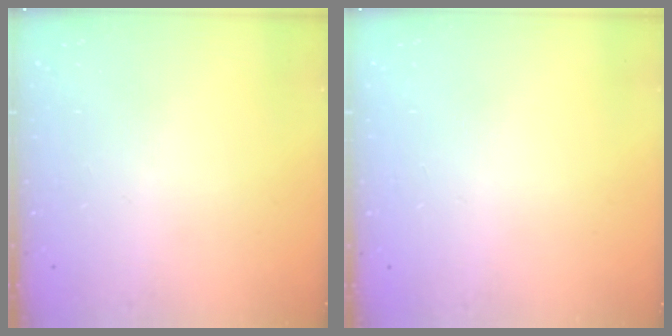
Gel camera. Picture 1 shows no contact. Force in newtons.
{"total": 2.6, "press": 2.6, "slide": 0.2}